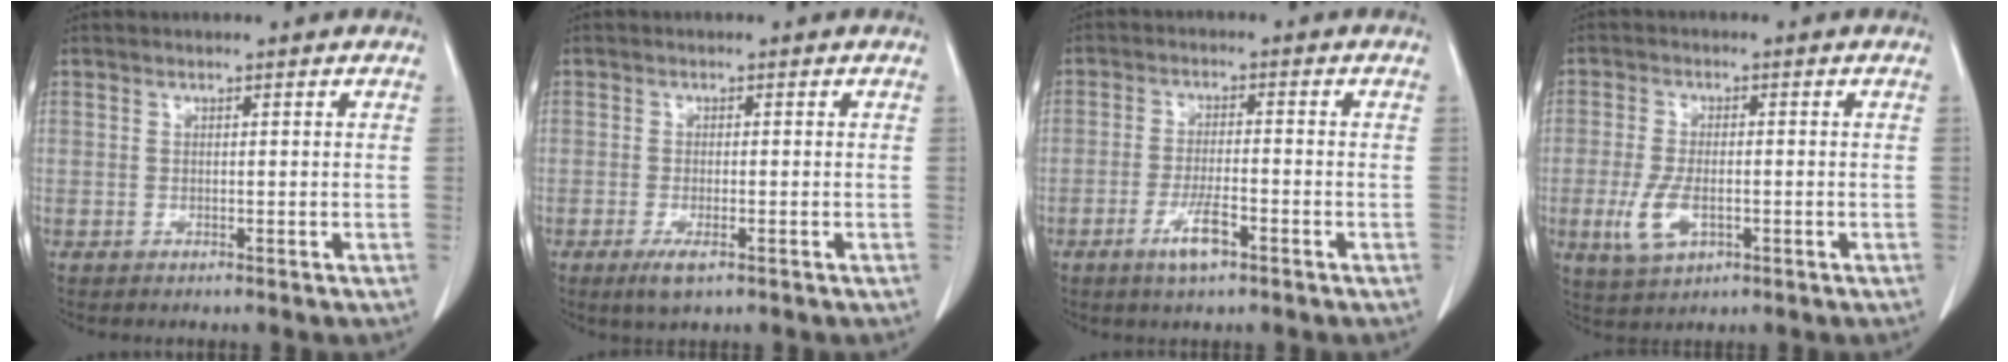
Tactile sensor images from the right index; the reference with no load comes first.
{"total": 3.1, "force": [-1.6, 0.7, 2.5], "torque": [-0.047, -0.006, -0.027]}
{"total": 4.9, "force": [-2.8, 0.8, 4.0], "torque": [-0.078, -0.003, -0.050]}
{"total": 5.9, "force": [-1.7, 2.9, 4.8], "torque": [-0.108, -0.008, -0.027]}